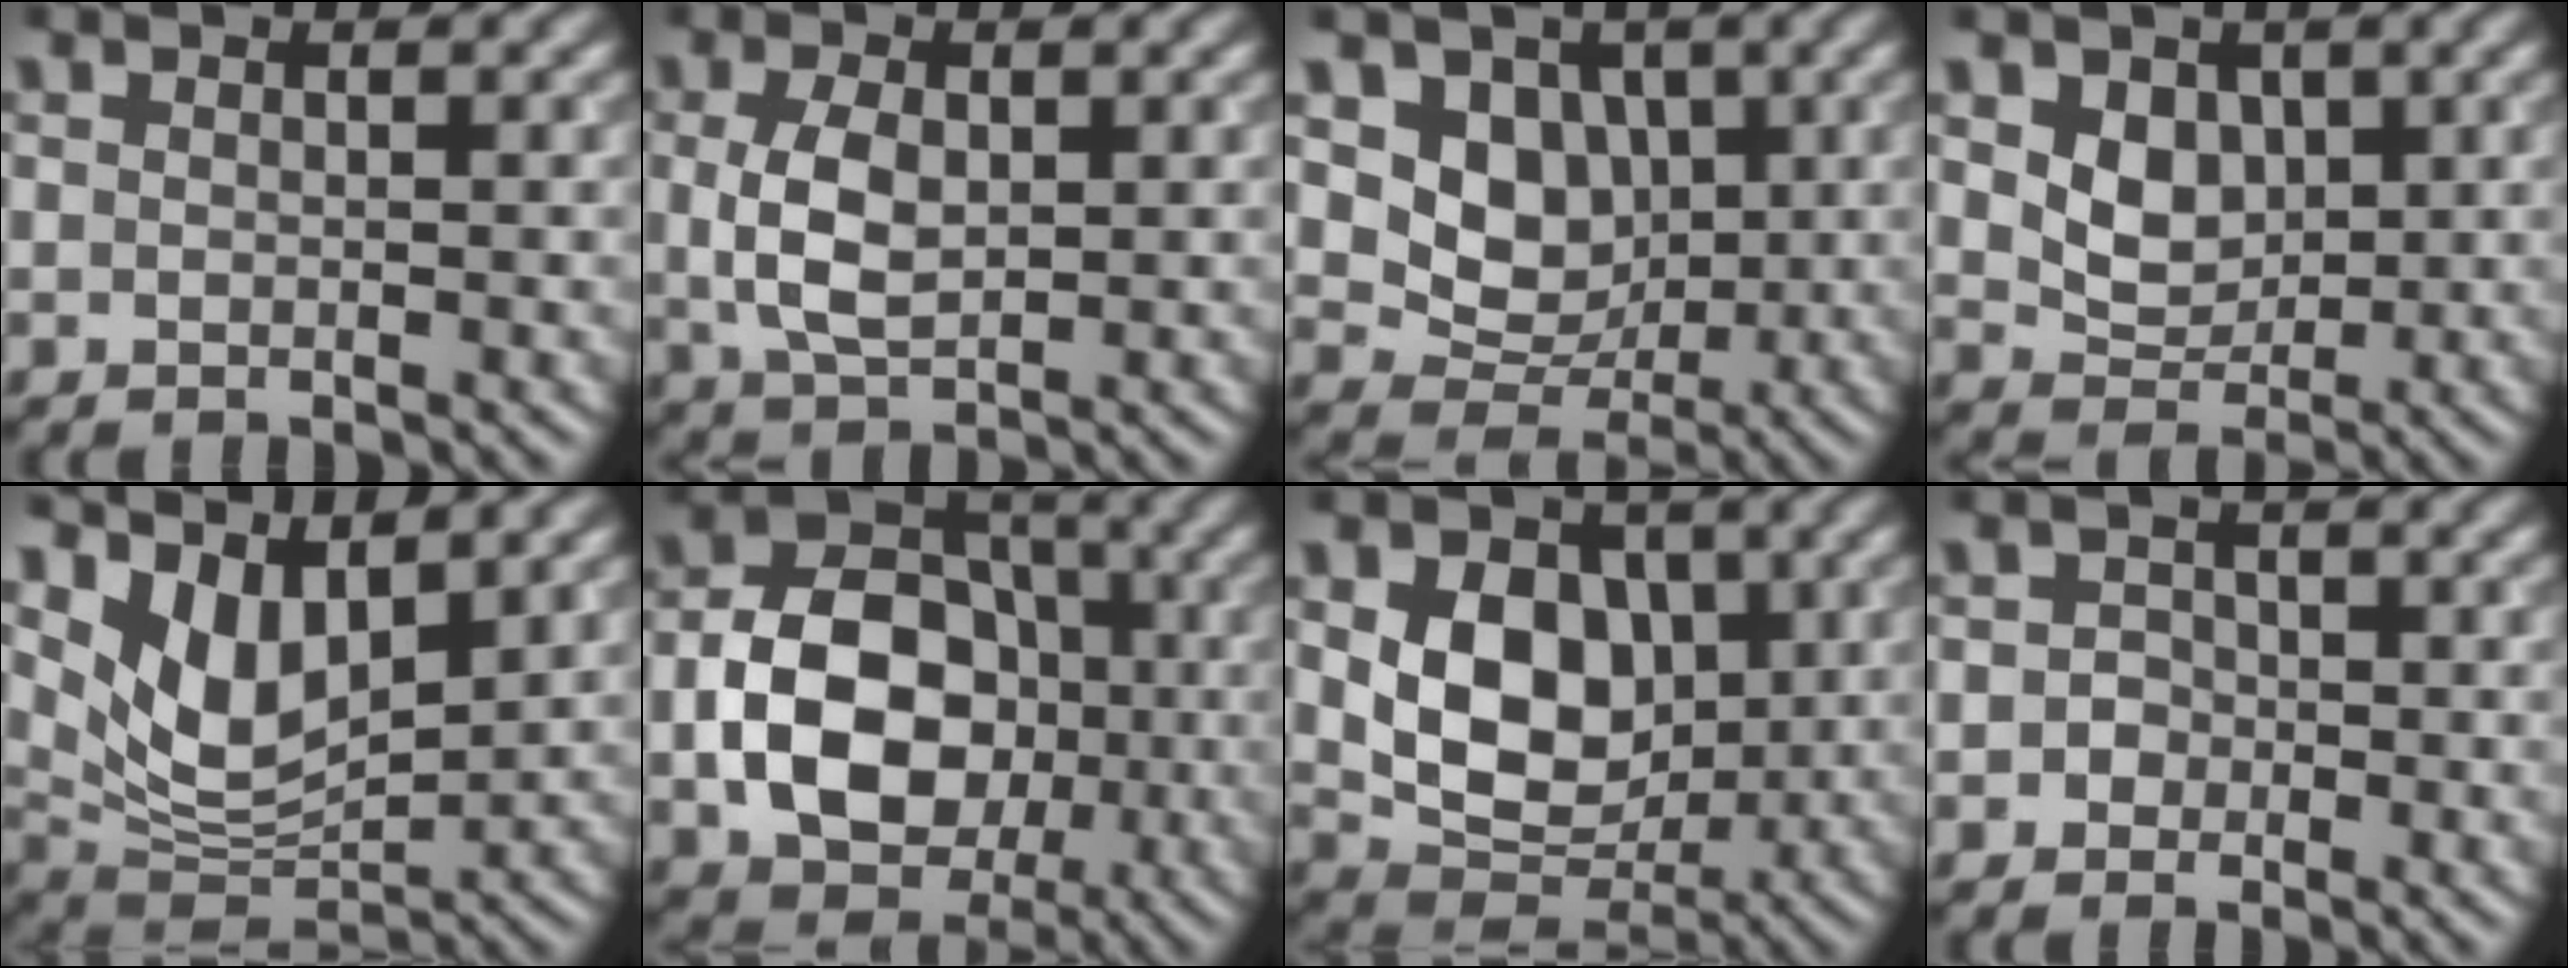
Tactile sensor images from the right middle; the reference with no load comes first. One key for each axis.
{"total": 4.0, "fx": 0.3, "fy": 2.2, "fz": 3.3, "tx": -0.077, "ty": 0.001, "tz": 0.010}
{"total": 5.7, "fx": 1.3, "fy": 4.6, "fz": 3.1, "tx": -0.049, "ty": -0.010, "tz": 0.015}
{"total": 3.6, "fx": 1.1, "fy": 2.7, "fz": 2.0, "tx": -0.043, "ty": -0.010, "tz": 0.016}
{"total": 6.4, "fx": 3.4, "fy": 3.1, "fz": 4.4, "tx": -0.091, "ty": -0.018, "tz": 0.068}
{"total": 10.0, "fx": -1.9, "fy": 7.4, "fz": 6.4, "tx": -0.113, "ty": 0.005, "tz": -0.038}
{"total": 8.3, "fx": 1.1, "fy": 6.2, "fz": 5.5, "tx": -0.106, "ty": -0.013, "tz": 0.022}
{"total": 1.3, "fx": -0.3, "fy": 1.3, "fz": 0.3, "tx": 0.013, "ty": 0.002, "tz": -0.012}